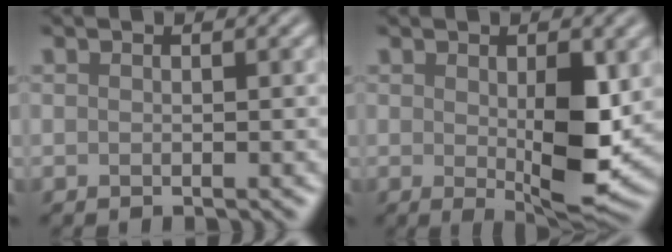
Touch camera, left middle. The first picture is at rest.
{"total": 5.9, "force": [-0.1, 1.6, 5.6], "torque": [-0.092, -0.015, 0.010]}